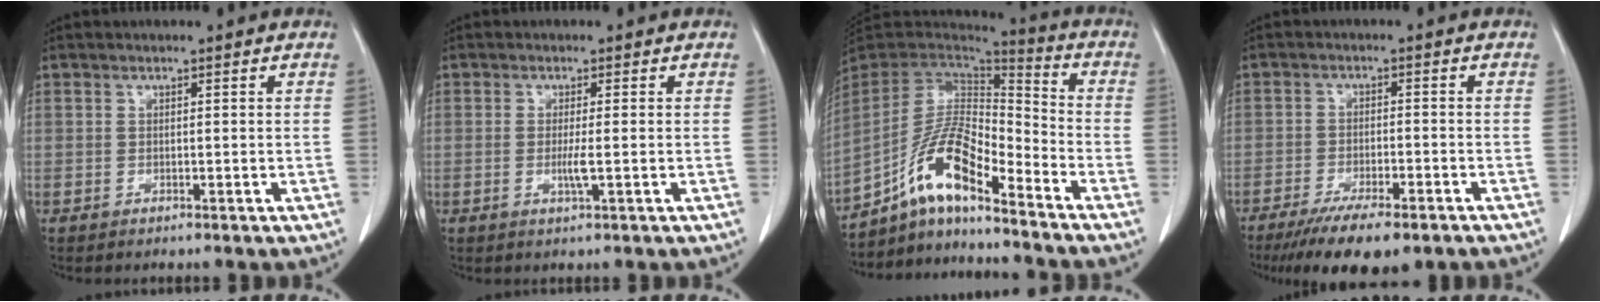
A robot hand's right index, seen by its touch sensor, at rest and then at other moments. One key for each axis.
{"total": 2.2, "fx": -0.5, "fy": -0.2, "fz": 2.1, "tx": -0.043, "ty": -0.004, "tz": -0.007}
{"total": 13.1, "fx": -8.3, "fy": 2.6, "fz": 9.8, "tx": -0.194, "ty": 0.016, "tz": -0.150}
{"total": 11.4, "fx": -8.5, "fy": 2.3, "fz": 7.3, "tx": -0.109, "ty": -0.019, "tz": -0.127}